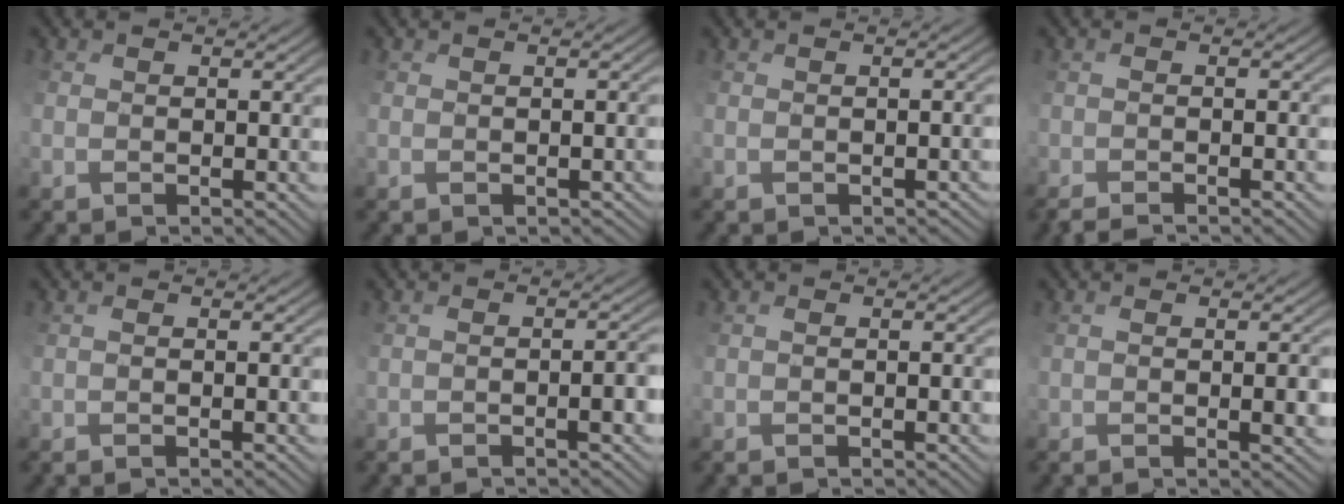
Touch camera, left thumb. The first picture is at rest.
{"total": 1.4, "force": [-0.9, 0.8, 0.8], "torque": [-0.002, -0.003, -0.007]}
{"total": 1.7, "force": [-1.1, 0.8, 0.9], "torque": [0.000, 0.000, -0.008]}
{"total": 2.5, "force": [-2.1, -0.3, 1.3], "torque": [-0.016, -0.002, -0.035]}
{"total": 1.4, "force": [-0.7, -0.3, 1.1], "torque": [-0.011, 0.001, 0.001]}
{"total": 3.0, "force": [-1.9, 0.0, 2.4], "torque": [-0.021, 0.007, -0.018]}
{"total": 1.3, "force": [-1.0, 0.0, 0.9], "torque": [-0.007, 0.000, -0.002]}
{"total": 2.3, "force": [-0.6, 0.4, 2.2], "torque": [-0.032, -0.002, -0.002]}